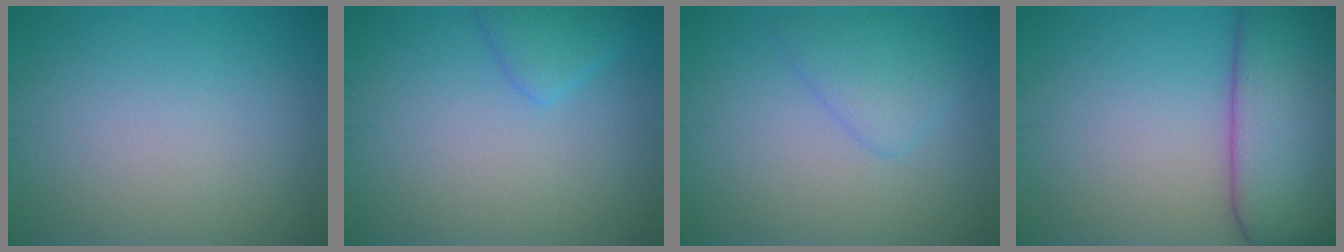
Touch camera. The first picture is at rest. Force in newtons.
{"total": 2.0, "press": 2.0, "slide": 0.1}
{"total": 2.6, "press": 2.6, "slide": 0.0}
{"total": 11.0, "press": 11.0, "slide": 0.8}